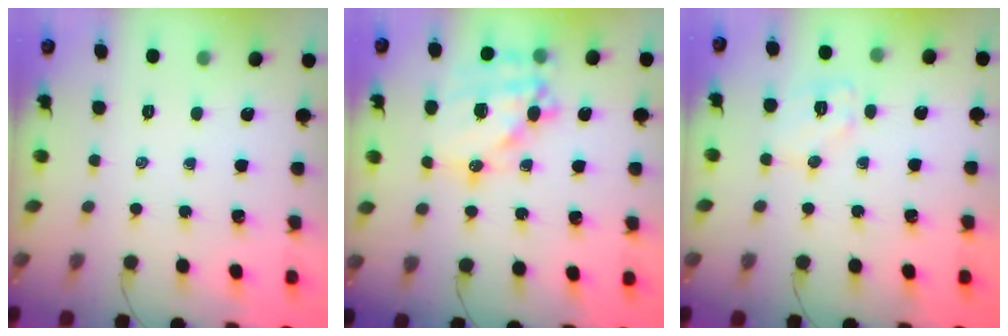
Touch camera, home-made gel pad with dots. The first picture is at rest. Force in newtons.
{"total": 19.5, "press": 19.1, "slide": 3.9}
{"total": 8.3, "press": 8.3, "slide": 1.0}